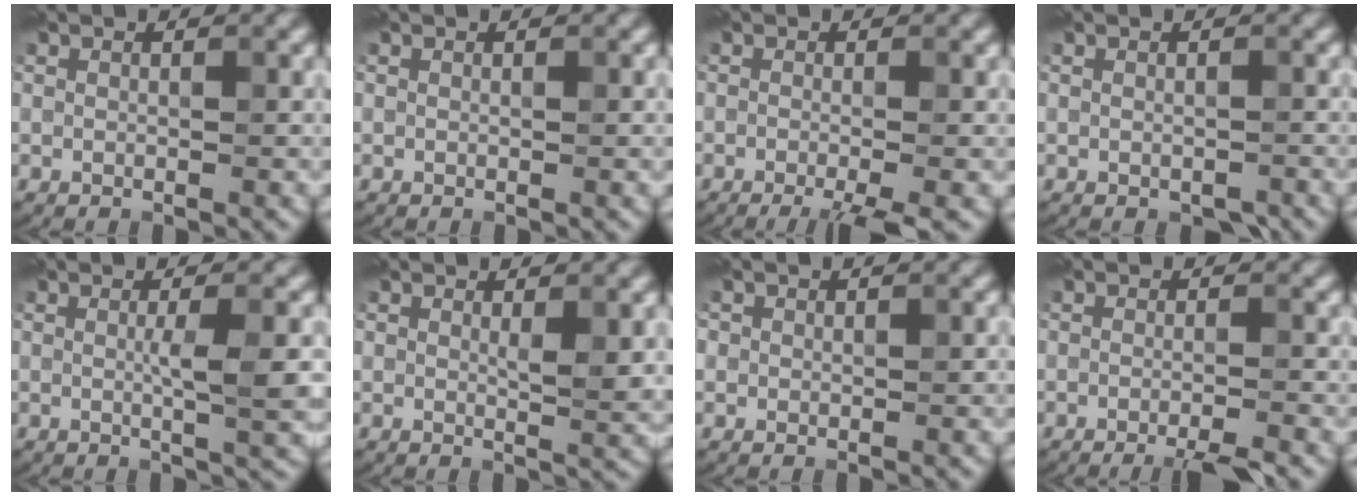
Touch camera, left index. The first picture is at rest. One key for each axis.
{"total": 0.0}
{"total": 3.3, "fx": -1.7, "fy": 0.7, "fz": 2.7, "tx": -0.035, "ty": -0.006, "tz": -0.033}
{"total": 0.7, "fx": -0.4, "fy": 0.4, "fz": 0.4, "tx": -0.006, "ty": -0.002, "tz": -0.005}
{"total": 3.8, "fx": 0.2, "fy": 0.7, "fz": 3.7, "tx": -0.053, "ty": -0.001, "tz": 0.004}
{"total": 1.9, "fx": 0.7, "fy": 0.4, "fz": 1.7, "tx": -0.024, "ty": -0.005, "tz": 0.012}
{"total": 0.8, "fx": 0.1, "fy": 0.8, "fz": 0.2, "tx": 0.000, "ty": -0.004, "tz": 0.002}
{"total": 2.8, "fx": -1.7, "fy": 0.4, "fz": 2.1, "tx": -0.025, "ty": -0.007, "tz": -0.036}